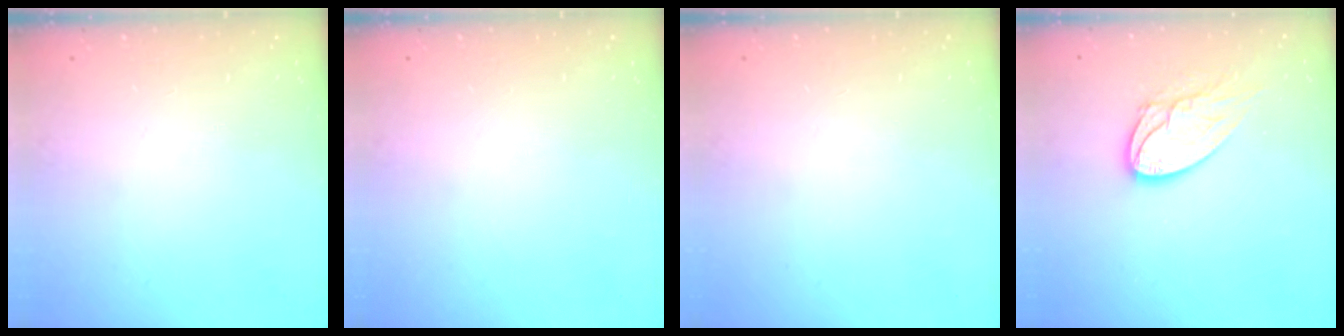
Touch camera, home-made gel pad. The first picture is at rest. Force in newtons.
{"total": 0.0}
{"total": 0.0}
{"total": 13.0, "press": 13.0, "slide": 1.1}